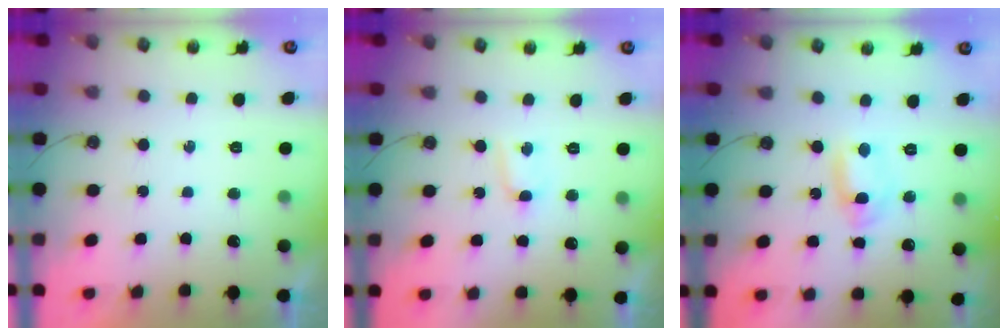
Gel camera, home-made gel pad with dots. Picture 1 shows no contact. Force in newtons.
{"total": 2.4, "press": 2.3, "slide": 0.4}
{"total": 2.3, "press": 2.0, "slide": 1.2}